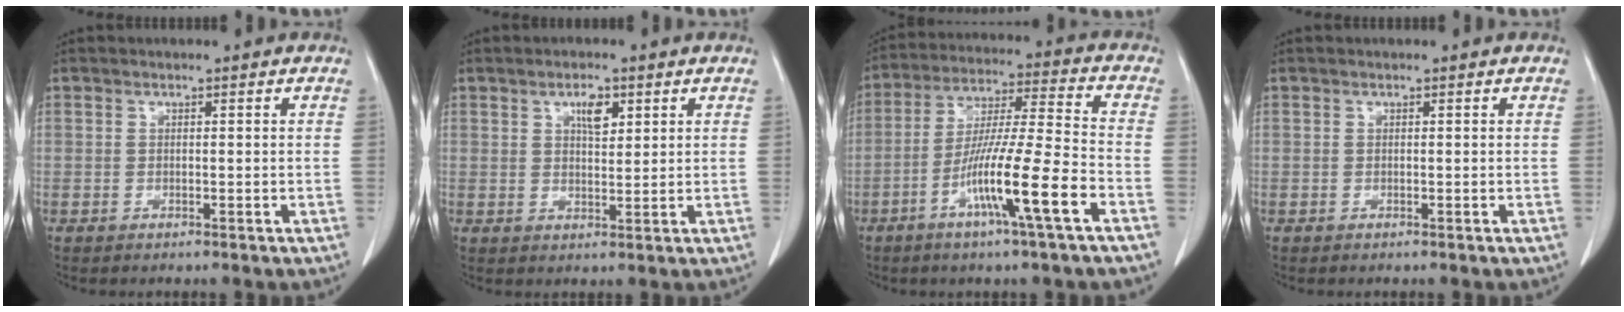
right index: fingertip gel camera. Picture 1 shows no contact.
{"total": 3.5, "force": [1.8, 1.7, 2.5], "torque": [-0.040, -0.002, 0.031]}
{"total": 13.6, "force": [-6.1, -0.7, 12.2], "torque": [-0.225, -0.008, -0.112]}
{"total": 0.0}